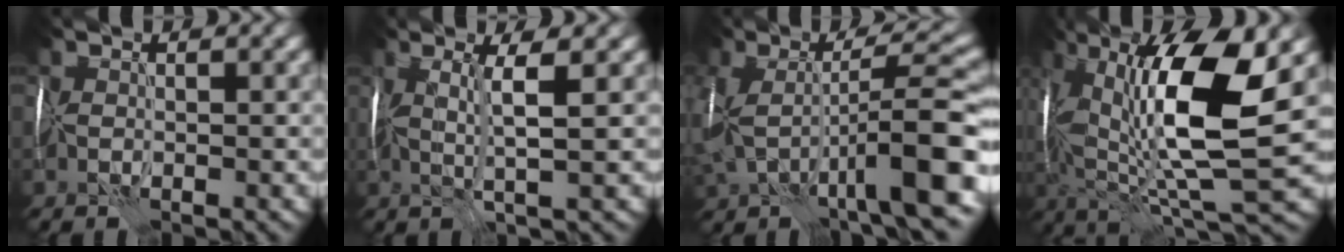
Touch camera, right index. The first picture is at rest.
{"total": 3.1, "force": [1.0, -0.1, 2.9], "torque": [-0.058, 0.000, 0.018]}
{"total": 9.5, "force": [-2.4, 2.5, 8.8], "torque": [-0.147, 0.010, -0.047]}
{"total": 14.2, "force": [2.7, 4.3, 13.3], "torque": [-0.248, -0.002, 0.052]}